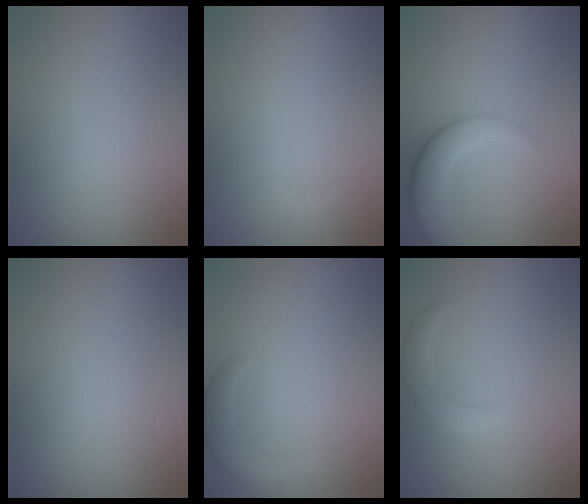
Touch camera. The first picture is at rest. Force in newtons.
{"total": 0.5, "press": 0.5, "slide": 0.0}
{"total": 4.6, "press": 4.5, "slide": 0.4}
{"total": 0.0}
{"total": 2.8, "press": 2.8, "slide": 0.2}
{"total": 2.3, "press": 2.3, "slide": 0.4}